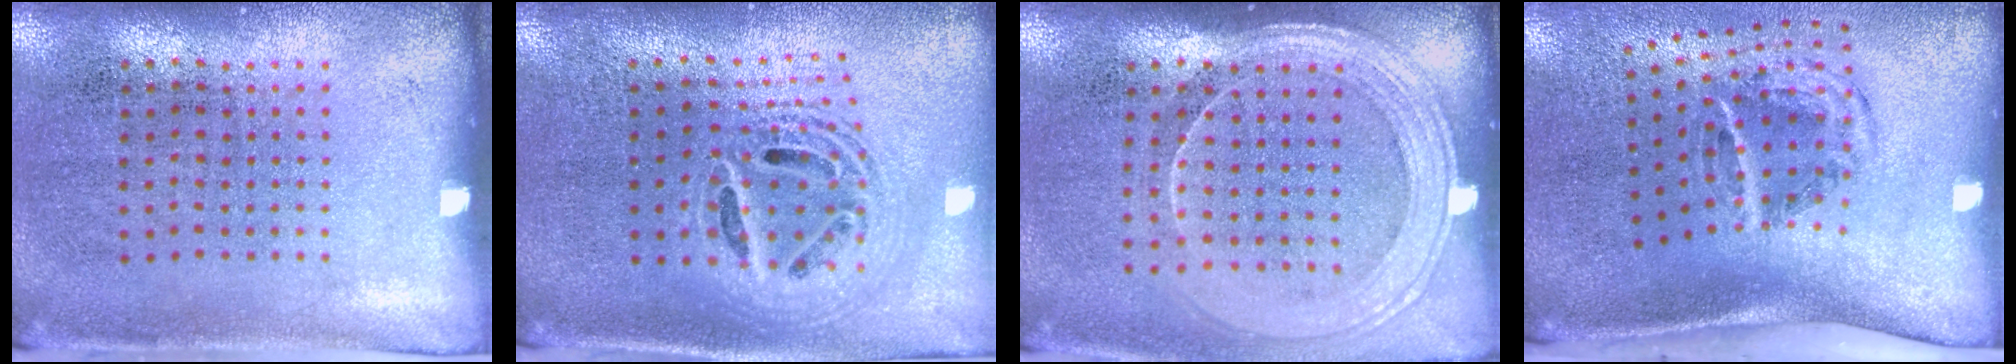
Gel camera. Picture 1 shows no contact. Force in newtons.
{"total": 2.1, "press": 1.7, "slide": 1.3}
{"total": 1.9, "press": 1.6, "slide": 1.0}
{"total": 2.0, "press": 1.2, "slide": 1.6}